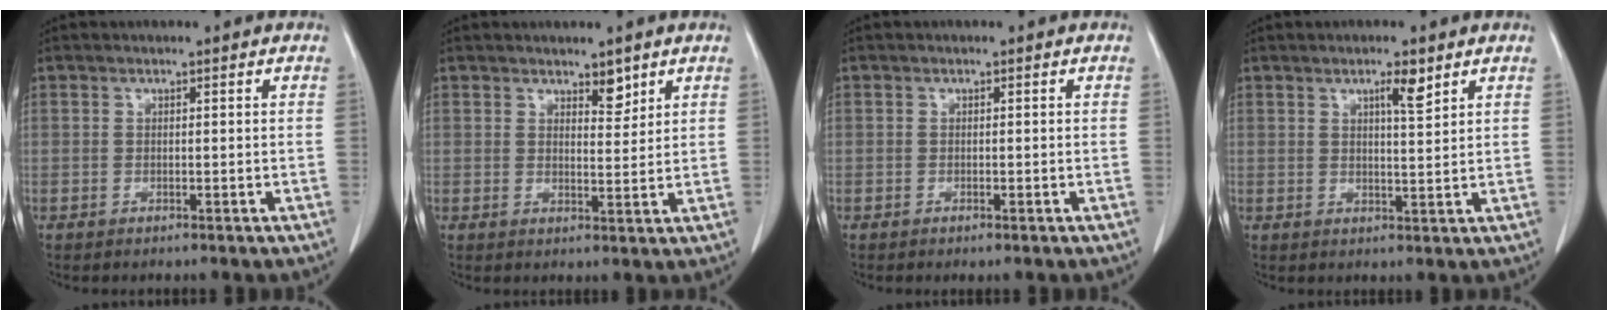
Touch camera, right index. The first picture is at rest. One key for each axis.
{"total": 2.6, "fx": 2.0, "fy": 1.0, "fz": 1.4, "tx": -0.018, "ty": -0.008, "tz": 0.034}
{"total": 0.6, "fx": -0.4, "fy": -0.1, "fz": 0.4, "tx": -0.010, "ty": -0.002, "tz": -0.005}
{"total": 3.4, "fx": 2.1, "fy": 0.3, "fz": 2.6, "tx": -0.044, "ty": -0.003, "tz": 0.033}